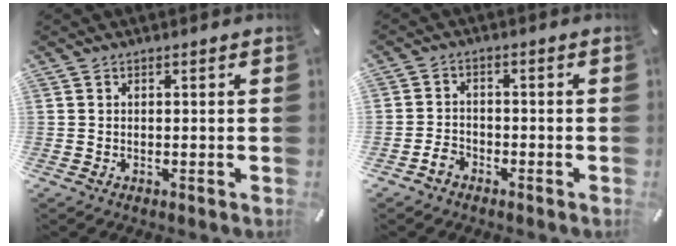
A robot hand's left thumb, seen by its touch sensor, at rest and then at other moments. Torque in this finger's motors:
{"motor_torque": [0.05, 0.07, -0.70, 0.74, -0.05]}